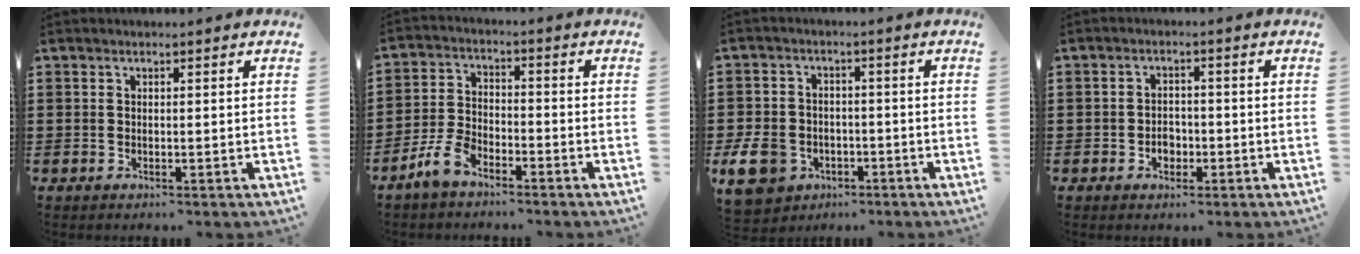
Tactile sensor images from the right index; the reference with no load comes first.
{"total": 5.3, "force": [-3.9, 2.1, 2.8], "torque": [-0.082, 0.004, -0.085]}
{"total": 7.7, "force": [-3.5, 5.9, 3.6], "torque": [-0.115, 0.012, -0.072]}
{"total": 2.6, "force": [-1.0, 2.0, 1.4], "torque": [-0.020, 0.000, -0.023]}